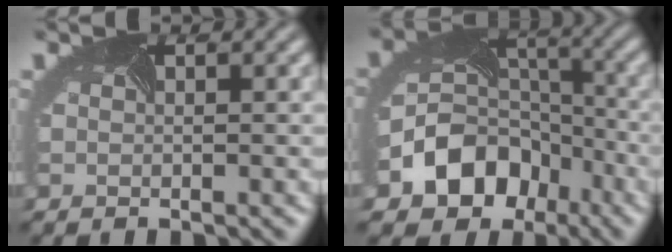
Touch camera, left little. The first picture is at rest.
{"total": 8.8, "force": [-4.6, 6.9, 3.1], "torque": [-0.063, 0.008, -0.095]}